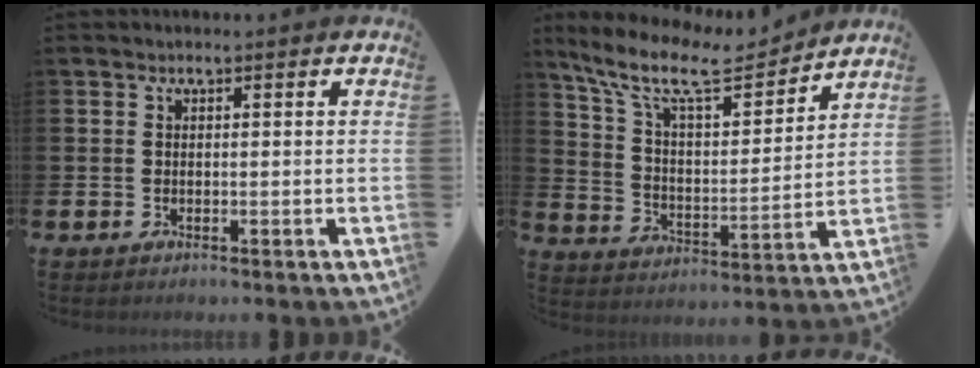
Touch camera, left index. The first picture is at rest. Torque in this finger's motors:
{"motor_torque": [0.96, -1.18, 0.66, 0.21]}